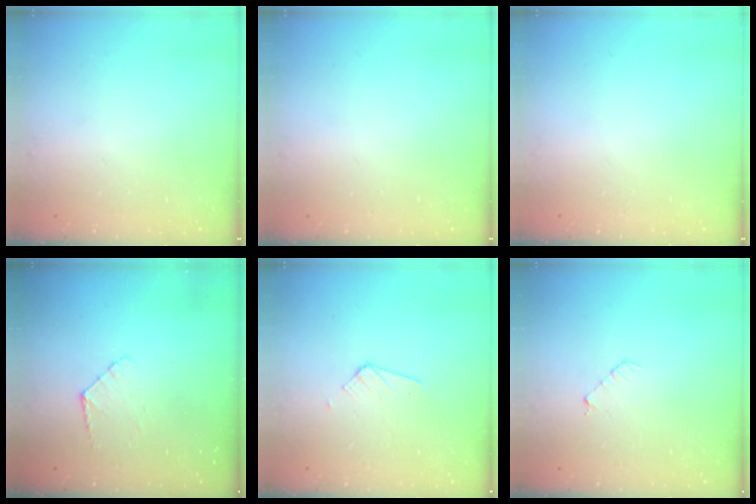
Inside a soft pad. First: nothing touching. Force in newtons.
{"total": 0.0}
{"total": 0.0}
{"total": 5.3, "press": 5.2, "slide": 0.5}
{"total": 3.6, "press": 3.6, "slide": 0.3}
{"total": 3.4, "press": 3.4, "slide": 0.3}